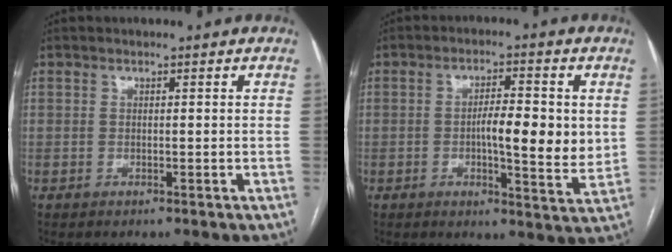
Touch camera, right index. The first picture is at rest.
{"total": 8.8, "force": [0.5, 2.1, 8.6], "torque": [-0.128, -0.003, 0.003]}